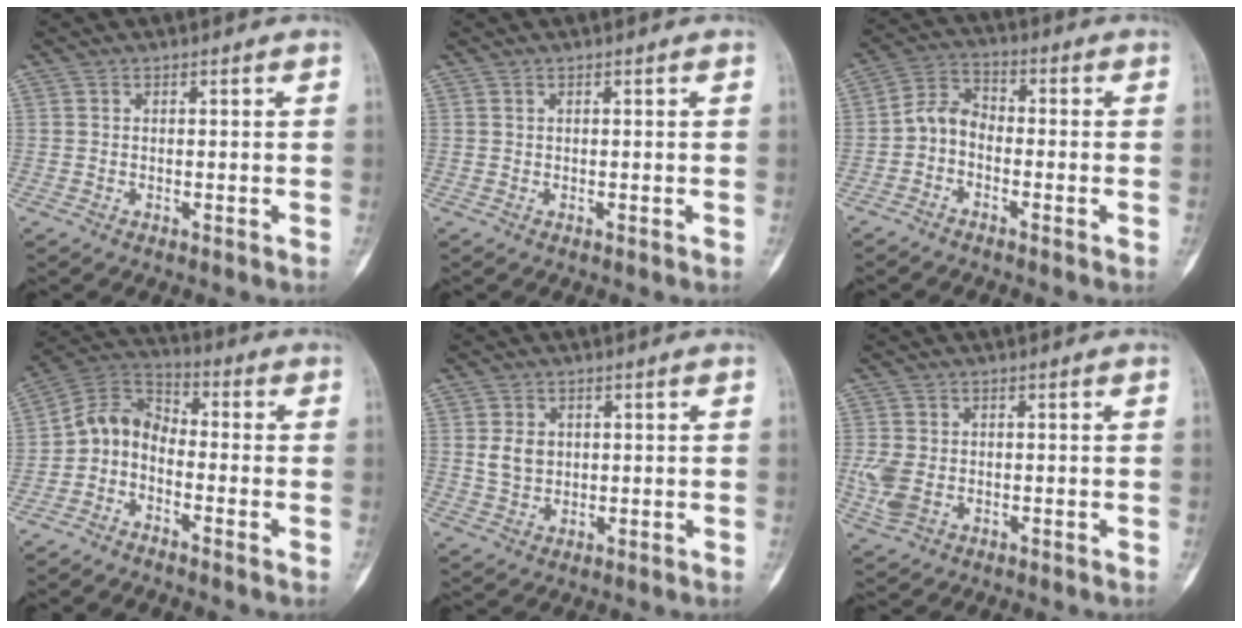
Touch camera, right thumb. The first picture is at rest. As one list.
[{"total": 0.0}, {"total": 5.5, "force": [-1.8, 3.7, 3.6], "torque": [-0.057, 0.029, -0.051]}, {"total": 7.6, "force": [-2.9, 5.2, 4.8], "torque": [-0.079, 0.057, -0.074]}, {"total": 4.5, "force": [0.7, 3.7, 2.4], "torque": [-0.025, -0.003, 0.019]}, {"total": 5.3, "force": [-0.8, 3.7, 3.6], "torque": [-0.088, 0.003, -0.014]}]